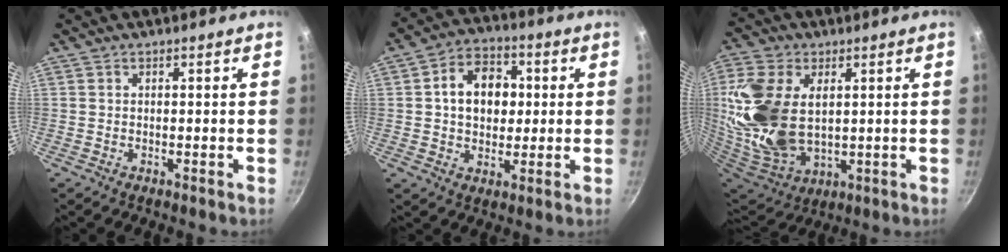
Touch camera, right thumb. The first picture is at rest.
{"total": 11.6, "force": [1.5, 8.7, 7.5], "torque": [-0.084, 0.014, 0.014]}
{"total": 21.0, "force": [3.3, 13.1, 16.1], "torque": [-0.326, -0.024, 0.075]}